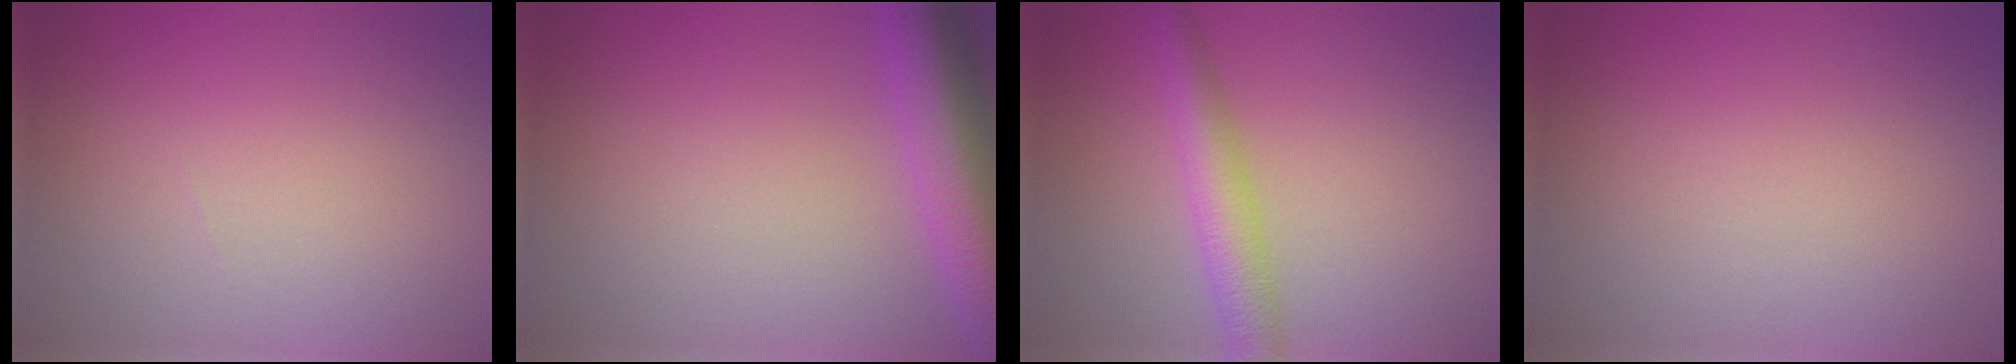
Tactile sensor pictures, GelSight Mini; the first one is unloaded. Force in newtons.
{"total": 7.7, "press": 7.7, "slide": 0.3}
{"total": 3.9, "press": 3.9, "slide": 0.1}
{"total": 0.0}